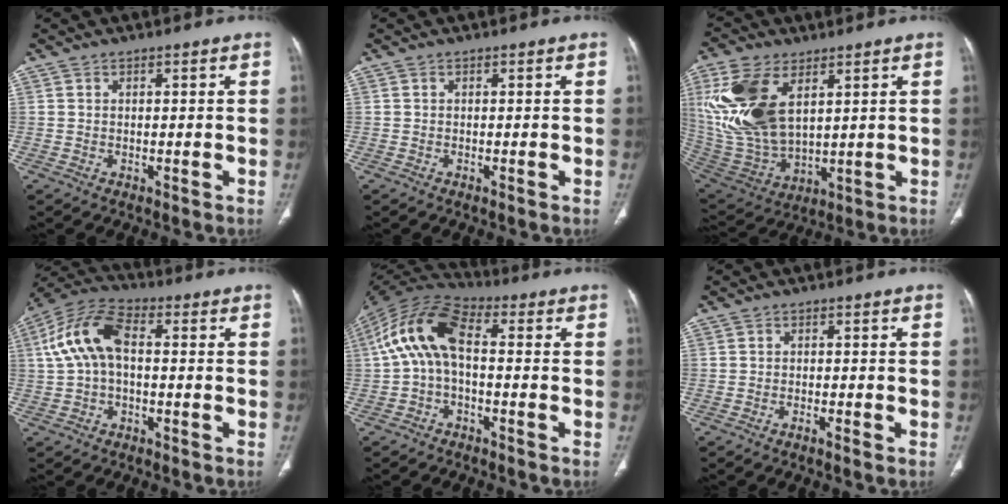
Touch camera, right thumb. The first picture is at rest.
{"total": 0.0}
{"total": 19.4, "force": [6.7, 10.8, 14.6], "torque": [-0.304, -0.027, 0.143]}
{"total": 11.0, "force": [0.8, 6.1, 9.1], "torque": [-0.193, 0.036, 0.007]}
{"total": 12.2, "force": [0.0, 6.2, 10.5], "torque": [-0.205, 0.041, -0.013]}
{"total": 1.3, "force": [-0.9, 0.0, 0.9], "torque": [-0.023, 0.003, -0.019]}